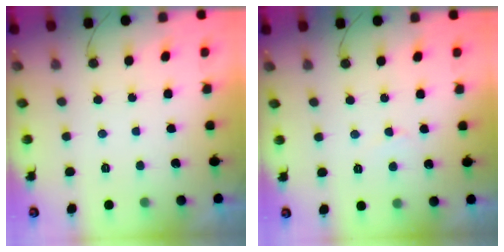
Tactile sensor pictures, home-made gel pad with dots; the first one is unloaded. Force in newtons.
{"total": 3.0, "press": 3.0, "slide": 0.4}